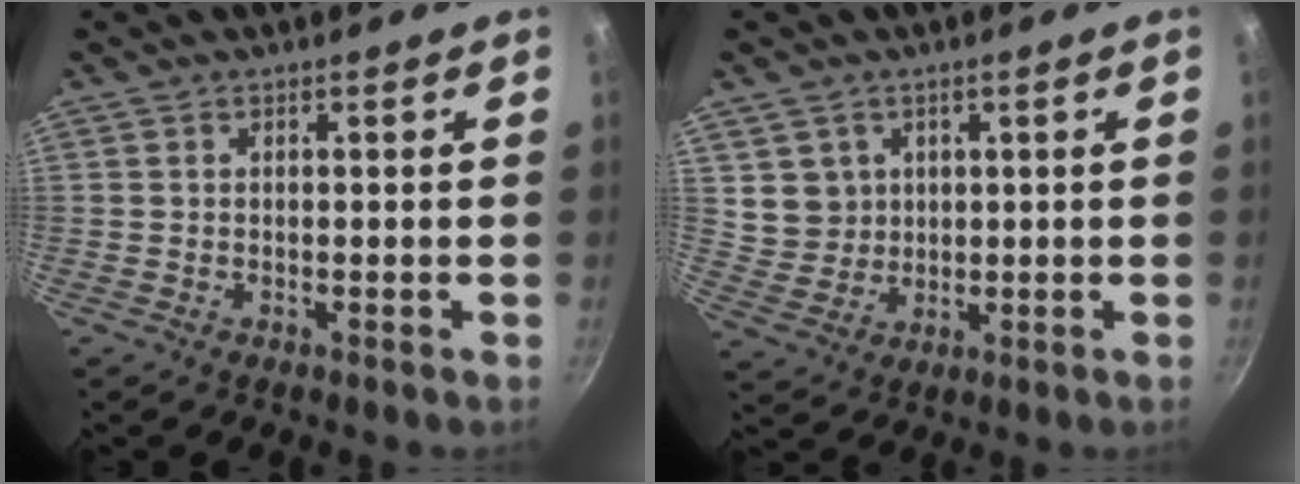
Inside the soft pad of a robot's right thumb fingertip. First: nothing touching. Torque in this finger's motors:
{"motor_torque": [-1.24, 1.40, -0.17, 0.24, 0.05]}